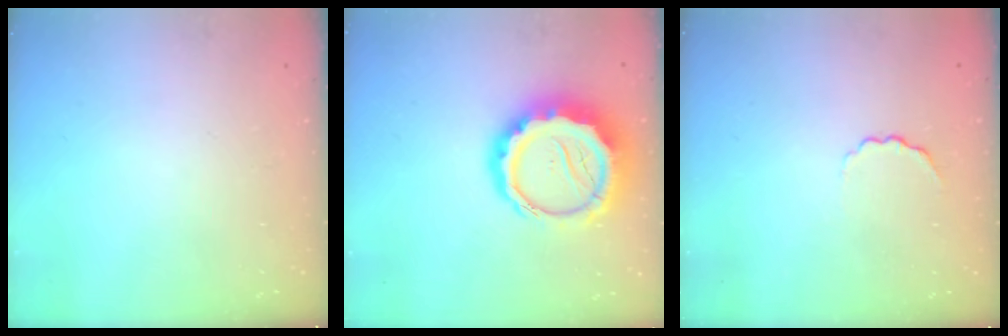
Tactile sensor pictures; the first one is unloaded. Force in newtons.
{"total": 14.7, "press": 14.4, "slide": 3.1}
{"total": 2.1, "press": 2.0, "slide": 0.8}